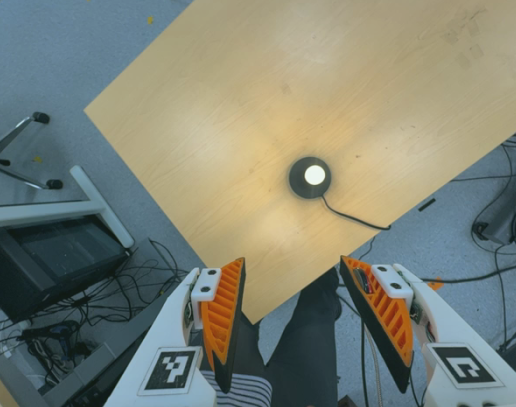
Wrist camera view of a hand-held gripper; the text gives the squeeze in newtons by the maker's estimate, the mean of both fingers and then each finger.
{"total": 0.0}